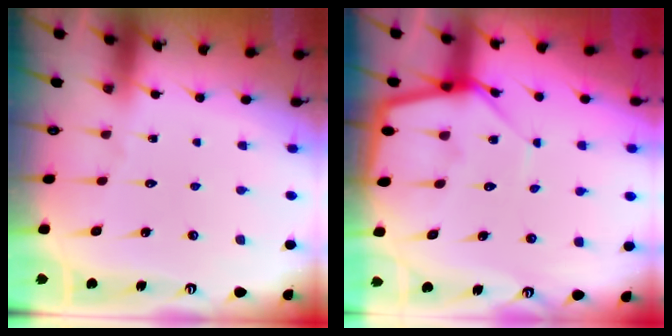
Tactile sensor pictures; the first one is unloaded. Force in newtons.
{"total": 9.2, "press": 9.1, "slide": 0.5}